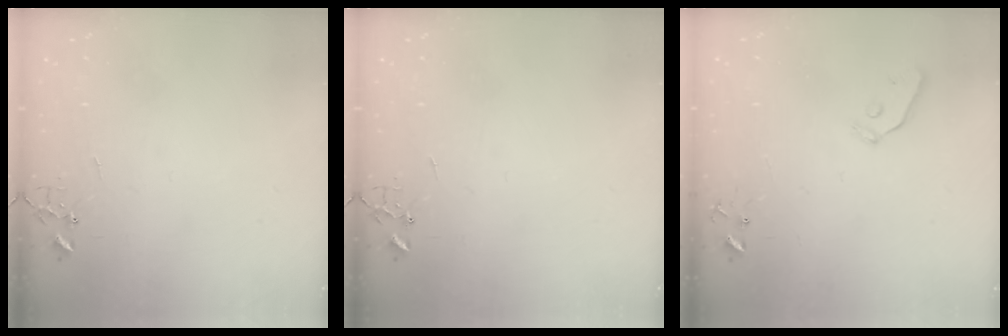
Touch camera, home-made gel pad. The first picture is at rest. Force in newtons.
{"total": 0.0}
{"total": 5.7, "press": 5.7, "slide": 0.4}